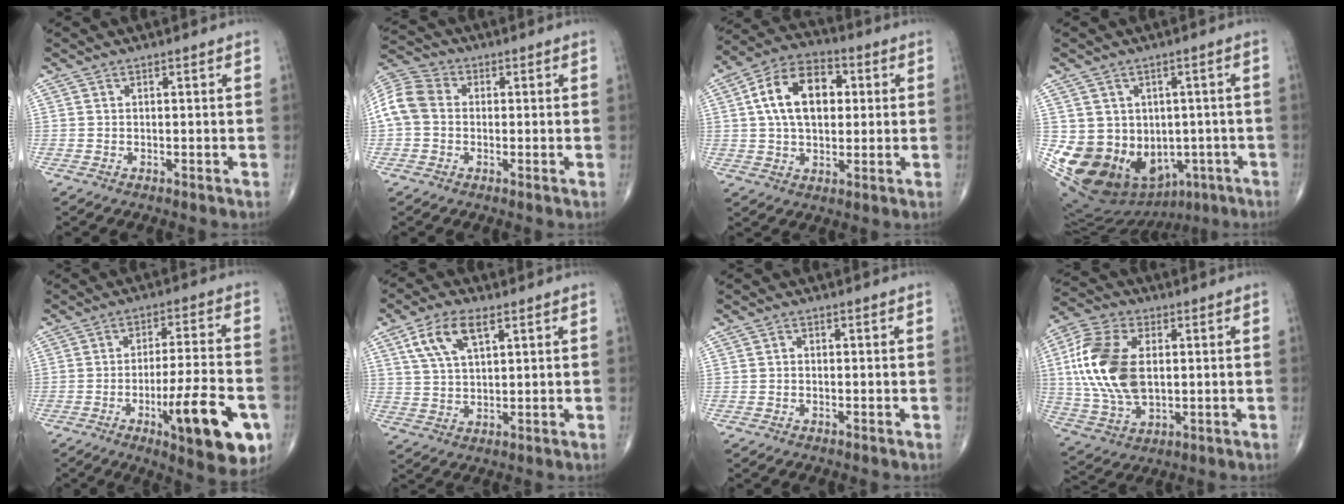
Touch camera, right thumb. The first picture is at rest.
{"total": 9.3, "force": [0.0, 7.5, 5.5], "torque": [-0.109, 0.028, -0.010]}
{"total": 14.3, "force": [2.5, 9.0, 10.8], "torque": [-0.166, 0.018, 0.035]}
{"total": 18.3, "force": [-3.6, 15.1, 9.7], "torque": [-0.151, 0.020, -0.020]}
{"total": 17.5, "force": [-6.5, 4.3, 15.7], "torque": [-0.218, 0.012, -0.088]}
{"total": 8.9, "force": [4.1, 4.2, 6.8], "torque": [-0.131, -0.005, 0.081]}
{"total": 0.7, "force": [-0.2, 0.5, 0.4], "torque": [0.000, 0.002, -0.007]}
{"total": 17.1, "force": [1.6, 10.3, 13.6], "torque": [-0.278, 0.000, 0.031]}